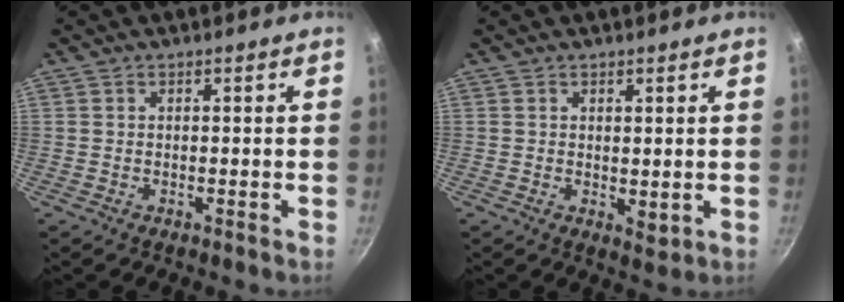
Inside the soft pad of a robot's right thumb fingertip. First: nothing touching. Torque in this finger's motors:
{"motor_torque": [-0.41, 0.21, -0.35, 0.38, -0.02]}